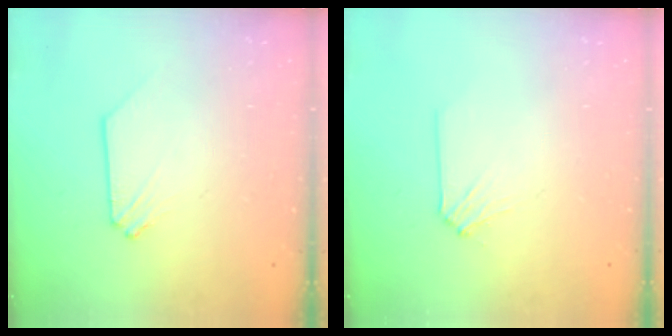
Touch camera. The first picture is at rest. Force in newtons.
{"total": 1.7, "press": 1.6, "slide": 0.3}